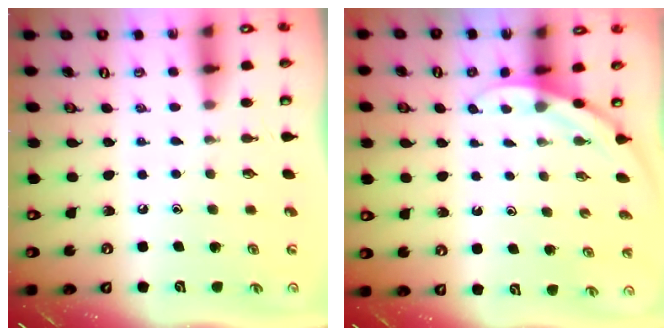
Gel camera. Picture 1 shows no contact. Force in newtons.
{"total": 4.1, "press": 4.1, "slide": 0.3}